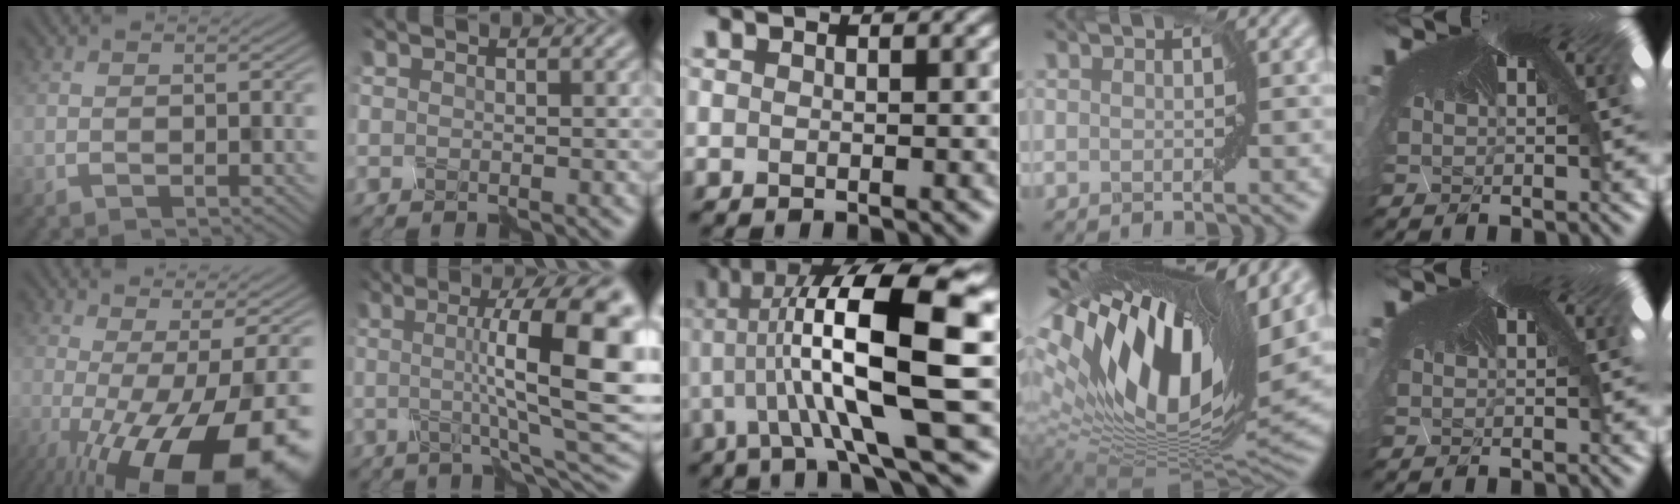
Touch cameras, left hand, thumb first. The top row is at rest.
{"thumb": {"total": 17.1, "force": [-6.0, 5.0, 15.2], "torque": [-0.222, -0.023, -0.086]}, "index": {"total": 12.1, "force": [0.1, 2.5, 11.8], "torque": [-0.146, 0.008, -0.002]}, "middle": {"total": 13.5, "force": [0.3, 2.3, 13.3], "torque": [-0.239, 0.016, 0.020]}, "ring": {"total": 18.2, "force": [7.8, 7.1, 14.9], "torque": [-0.278, 0.026, 0.127]}}